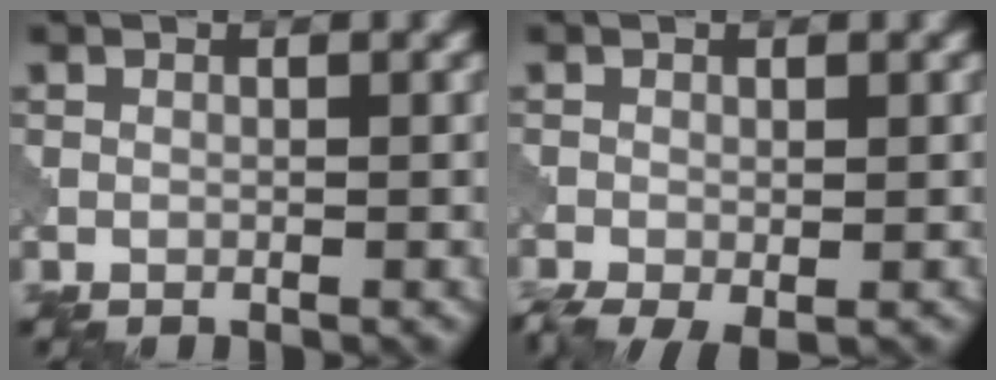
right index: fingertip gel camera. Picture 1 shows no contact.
{"total": 3.1, "force": [-1.8, 1.0, 2.3], "torque": [-0.043, -0.008, -0.029]}